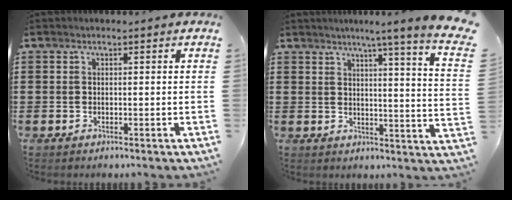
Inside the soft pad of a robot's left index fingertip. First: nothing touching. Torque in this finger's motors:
{"motor_torque": [1.13, -1.01, 0.64, 0.15]}